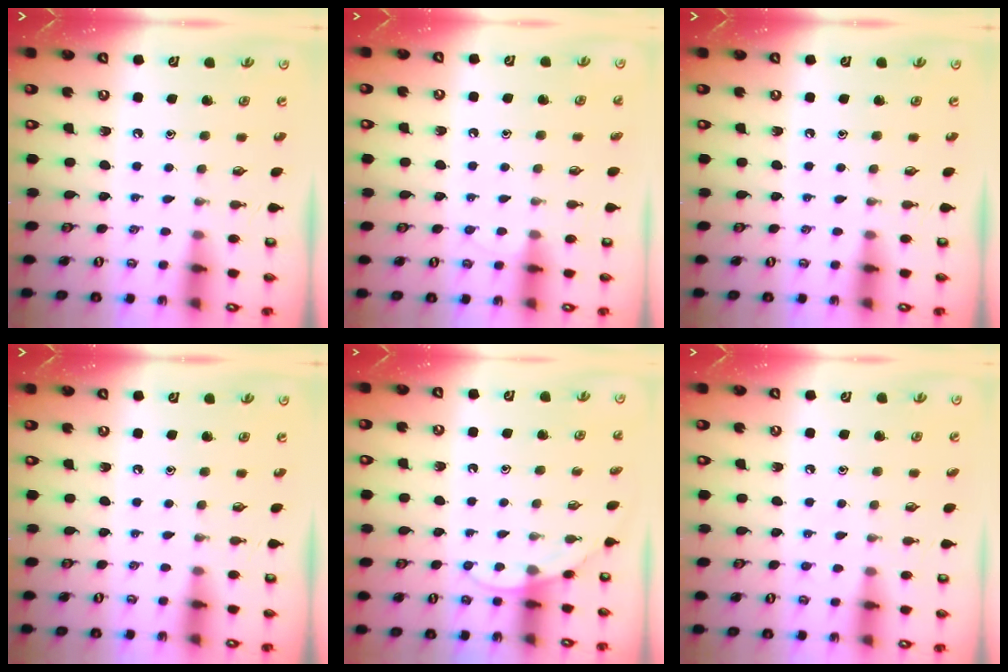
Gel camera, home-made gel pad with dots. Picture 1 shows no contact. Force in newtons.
{"total": 3.9, "press": 3.9, "slide": 0.3}
{"total": 0.0}
{"total": 0.0}
{"total": 5.1, "press": 5.0, "slide": 0.2}
{"total": 4.3, "press": 4.3, "slide": 0.5}